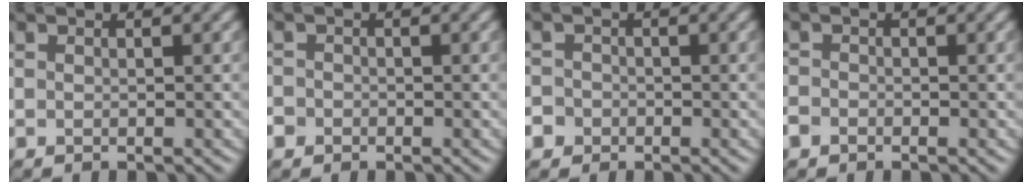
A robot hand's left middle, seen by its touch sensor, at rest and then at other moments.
{"total": 1.8, "force": [-0.9, 1.5, 0.4], "torque": [-0.001, 0.004, -0.019]}
{"total": 3.1, "force": [-1.5, 2.6, 0.6], "torque": [0.000, 0.003, -0.038]}
{"total": 1.4, "force": [-0.9, 1.0, 0.3], "torque": [-0.001, 0.002, -0.022]}